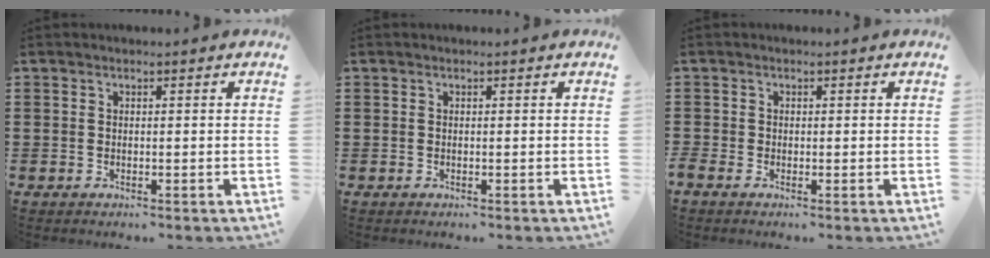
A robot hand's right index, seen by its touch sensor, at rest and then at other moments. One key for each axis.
{"total": 0.0}
{"total": 0.6, "fx": -0.4, "fy": 0.3, "fz": 0.2, "tx": -0.005, "ty": -0.002, "tz": -0.007}